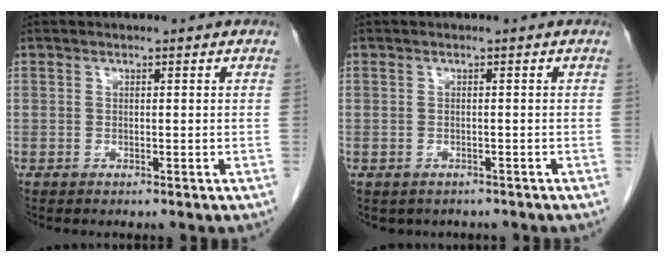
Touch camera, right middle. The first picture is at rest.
{"total": 2.8, "force": [-2.2, 1.6, 0.5], "torque": [-0.006, 0.002, -0.025]}